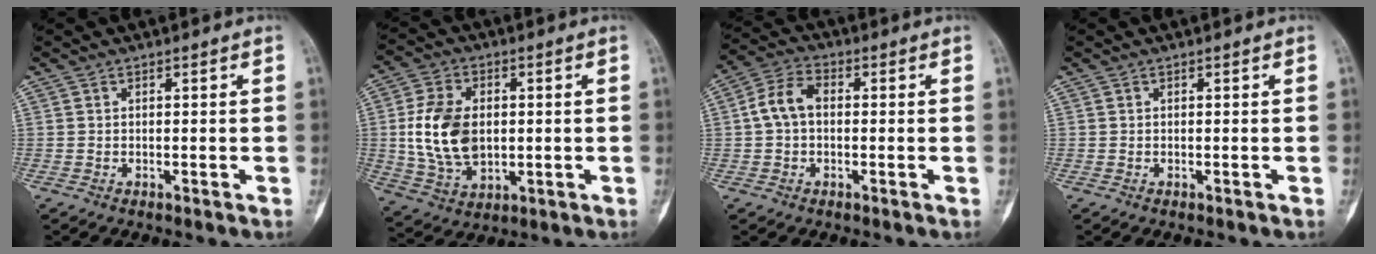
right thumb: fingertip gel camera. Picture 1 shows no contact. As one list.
[{"total": 13.9, "force": [0.4, 9.4, 10.3], "torque": [-0.178, -0.001, 0.017]}, {"total": 7.0, "force": [0.2, 4.8, 5.1], "torque": [-0.095, 0.024, -0.006]}, {"total": 0.0}]